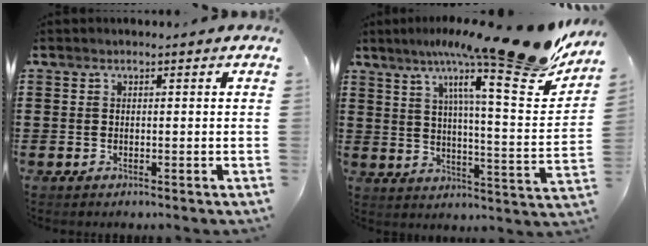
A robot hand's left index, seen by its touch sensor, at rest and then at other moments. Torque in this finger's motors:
{"motor_torque": [1.28, -0.86, 0.52, 0.21]}